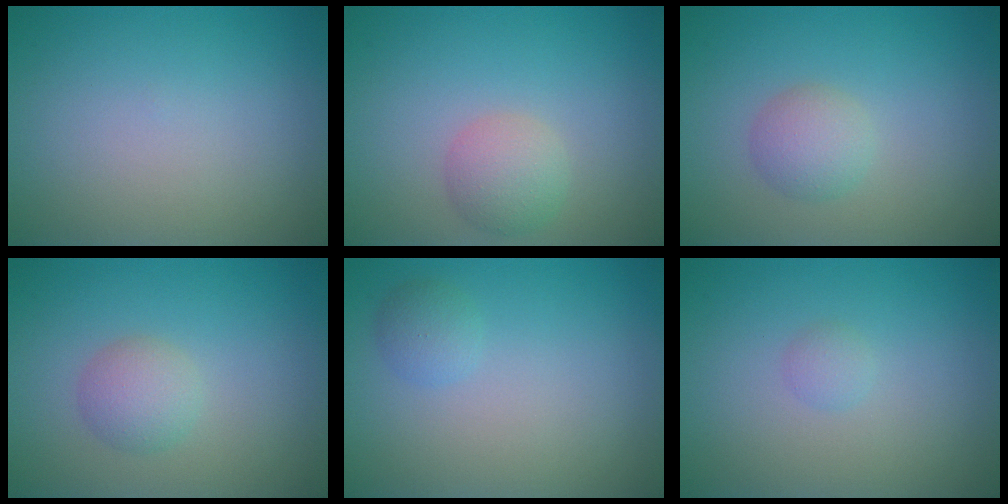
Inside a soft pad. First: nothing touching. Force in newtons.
{"total": 2.6, "press": 2.6, "slide": 0.1}
{"total": 2.3, "press": 2.3, "slide": 0.1}
{"total": 2.3, "press": 2.3, "slide": 0.1}
{"total": 1.3, "press": 1.3, "slide": 0.1}
{"total": 0.8, "press": 0.8, "slide": 0.1}